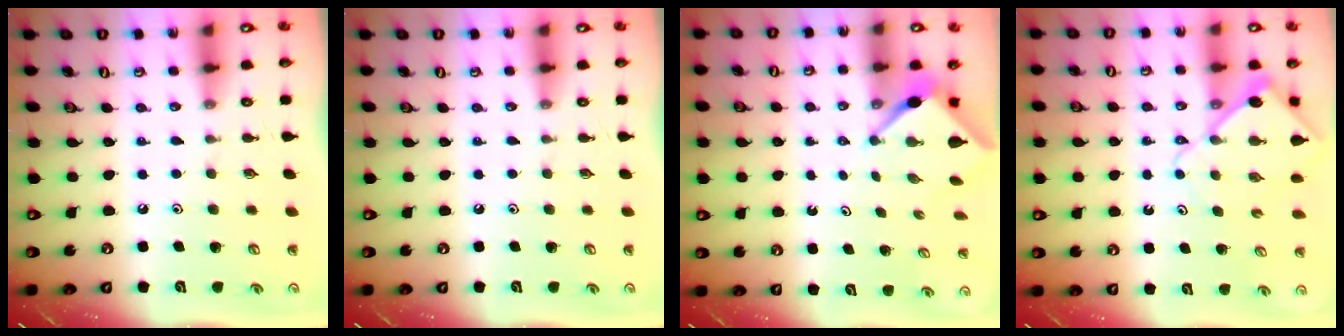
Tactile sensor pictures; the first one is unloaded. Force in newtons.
{"total": 0.0}
{"total": 2.9, "press": 2.9, "slide": 0.2}
{"total": 8.3, "press": 8.3, "slide": 0.8}